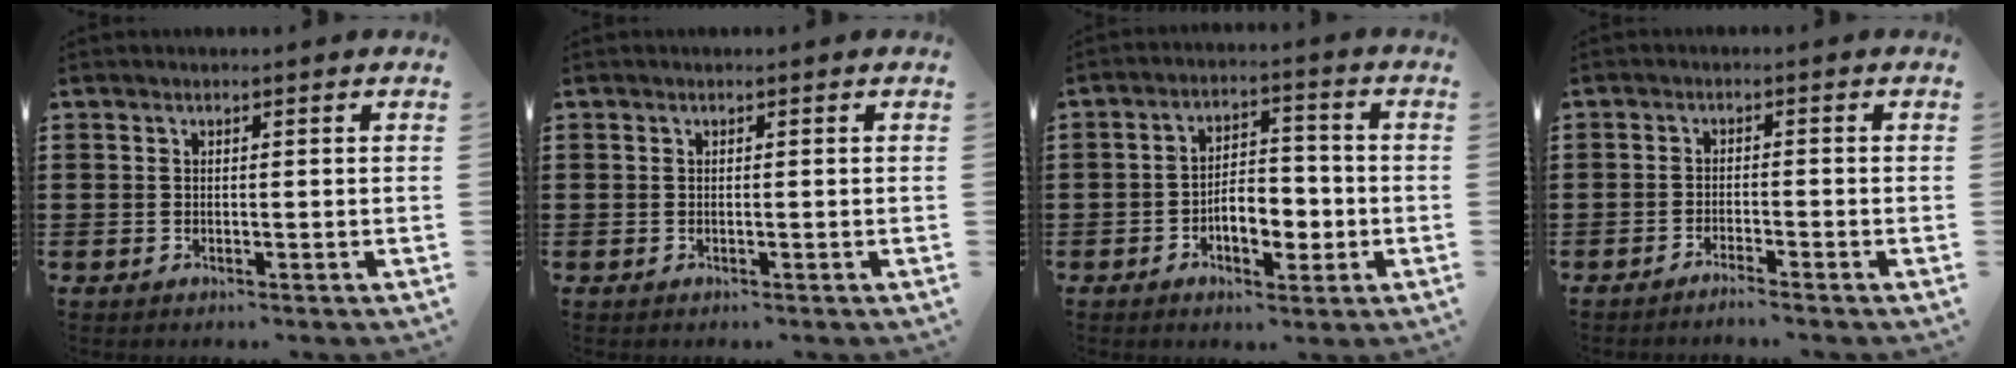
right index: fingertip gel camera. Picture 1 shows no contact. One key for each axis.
{"total": 0.0}
{"total": 6.5, "fx": -2.2, "fy": 3.5, "fz": 5.0, "tx": -0.071, "ty": 0.006, "tz": -0.043}
{"total": 1.8, "fx": -1.7, "fy": -0.3, "fz": 0.3, "tx": -0.006, "ty": 0.003, "tz": -0.034}